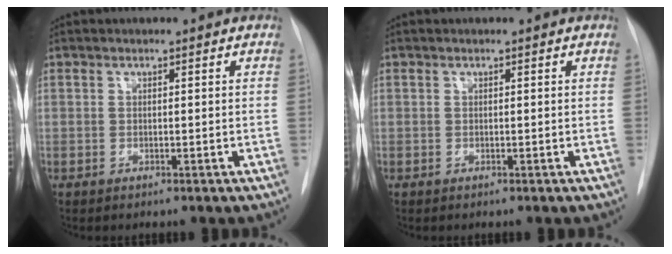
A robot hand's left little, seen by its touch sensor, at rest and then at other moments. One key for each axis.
{"total": 0.0}